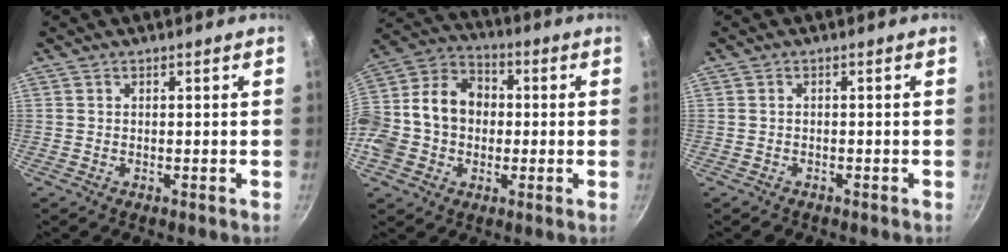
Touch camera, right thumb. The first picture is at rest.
{"total": 17.9, "force": [-1.2, 14.3, 10.7], "torque": [-0.184, 0.050, -0.033]}
{"total": 1.1, "force": [-0.7, 0.8, 0.2], "torque": [0.000, 0.016, -0.007]}